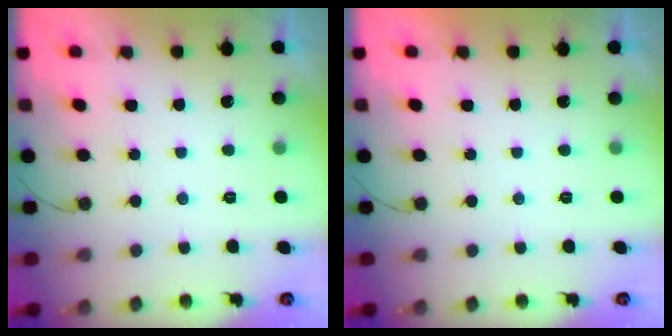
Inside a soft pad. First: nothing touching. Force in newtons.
{"total": 1.9, "press": 1.9, "slide": 0.0}